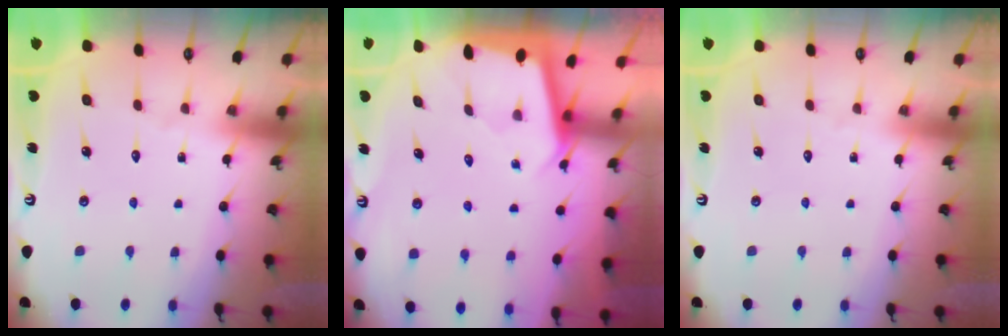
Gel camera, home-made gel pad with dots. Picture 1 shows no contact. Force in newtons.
{"total": 1.9, "press": 1.9, "slide": 0.1}
{"total": 0.0}